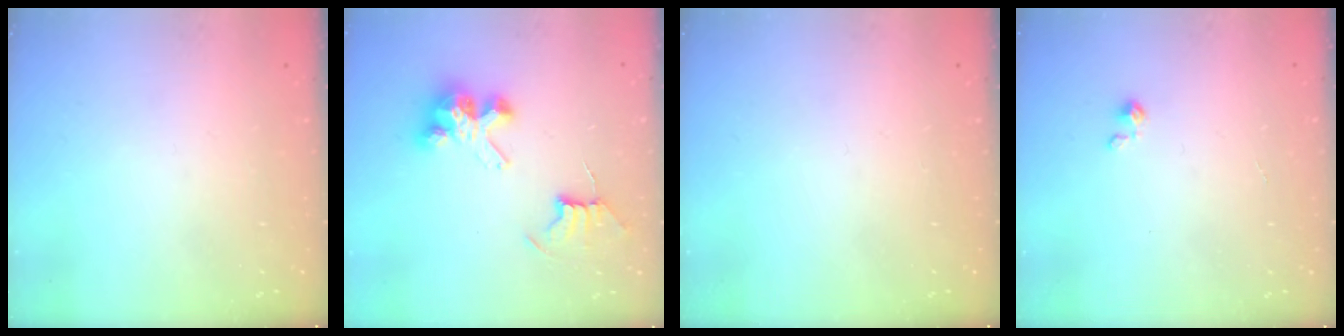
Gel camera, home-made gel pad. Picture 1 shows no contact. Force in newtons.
{"total": 9.7, "press": 9.6, "slide": 1.0}
{"total": 0.0}
{"total": 1.6, "press": 1.6, "slide": 0.2}